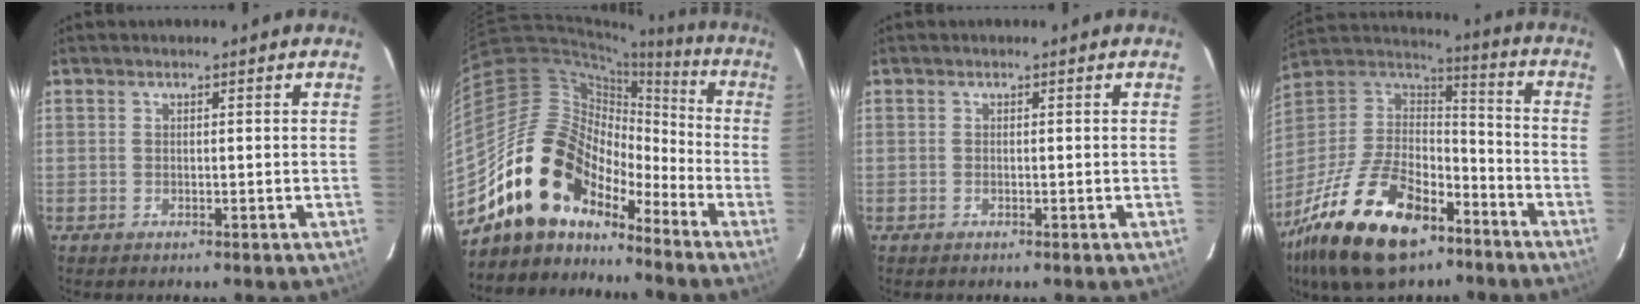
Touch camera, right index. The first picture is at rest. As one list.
[{"total": 17.7, "force": [-13.1, 9.7, 6.9], "torque": [-0.134, 0.027, -0.238]}, {"total": 0.0}, {"total": 27.8, "force": [-16.8, 14.0, 17.2], "torque": [-0.361, -0.015, -0.280]}]